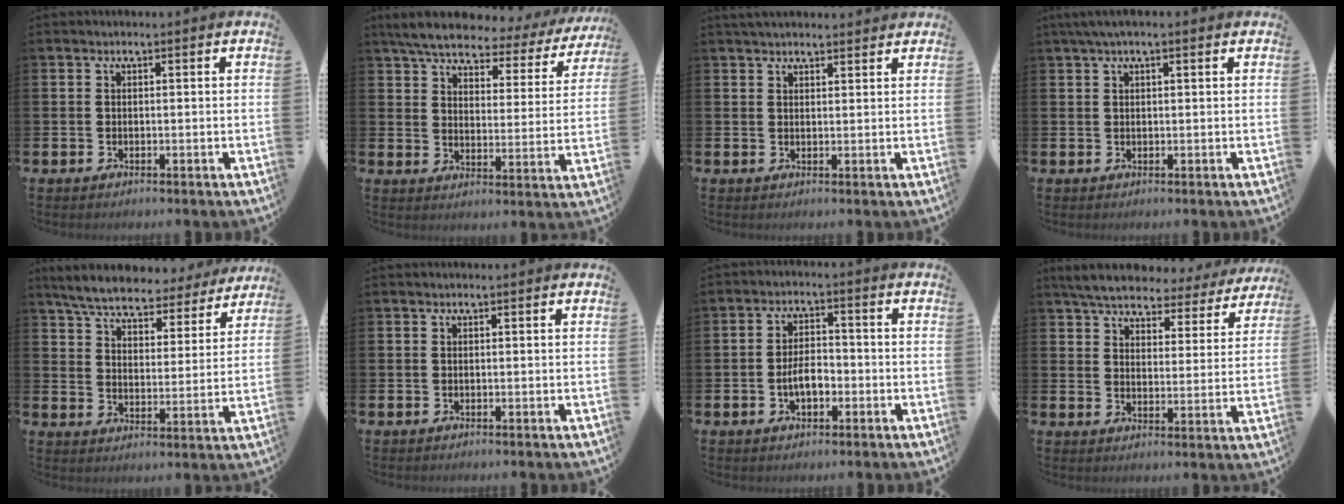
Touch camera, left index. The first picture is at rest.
{"total": 5.6, "force": [4.9, 1.4, 2.3], "torque": [-0.069, -0.033, 0.077]}
{"total": 2.5, "force": [2.4, 0.5, 0.4], "torque": [-0.013, -0.005, 0.044]}
{"total": 1.9, "force": [1.4, 0.3, 1.4], "torque": [-0.027, 0.005, 0.024]}
{"total": 6.6, "force": [6.2, 1.2, 2.0], "torque": [-0.067, -0.037, 0.106]}
{"total": 0.0}
{"total": 4.2, "force": [-1.3, 2.2, 3.4], "torque": [-0.047, 0.004, -0.027]}
{"total": 5.7, "force": [5.3, 1.3, 1.5], "torque": [-0.055, -0.030, 0.092]}